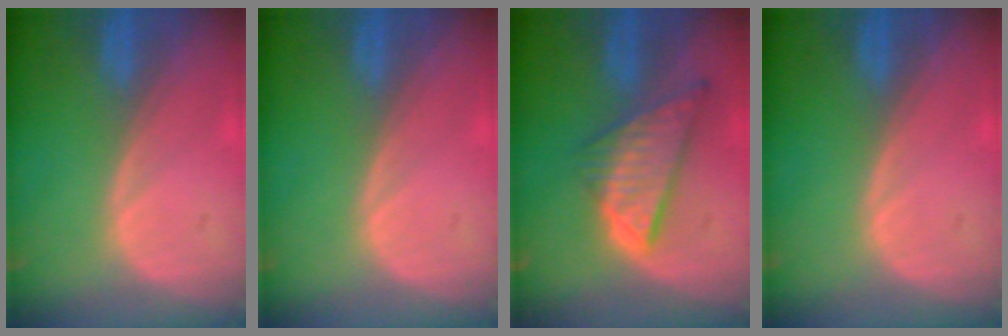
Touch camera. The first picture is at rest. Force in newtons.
{"total": 0.0}
{"total": 8.6, "press": 7.3, "slide": 4.5}
{"total": 0.0}